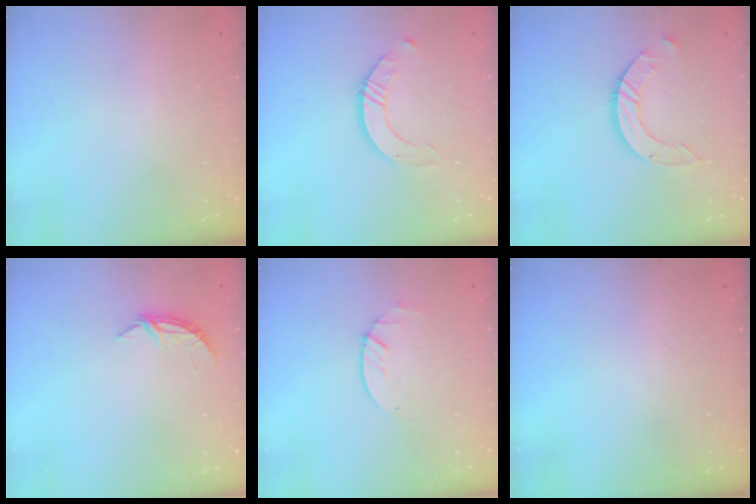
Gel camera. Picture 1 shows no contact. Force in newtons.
{"total": 2.5, "press": 2.5, "slide": 0.3}
{"total": 7.9, "press": 7.8, "slide": 0.7}
{"total": 4.4, "press": 4.3, "slide": 0.4}
{"total": 1.8, "press": 1.8, "slide": 0.2}
{"total": 0.0}